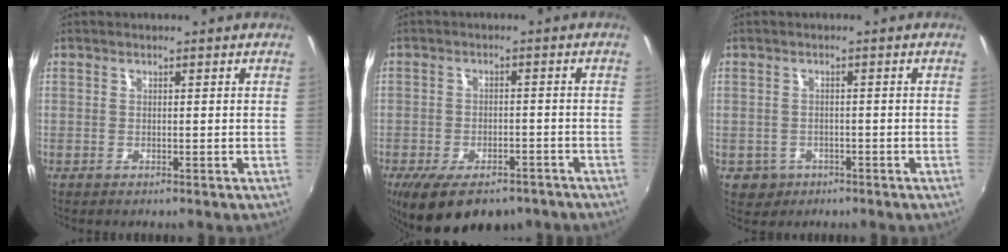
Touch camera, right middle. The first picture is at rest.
{"total": 13.6, "force": [-9.4, 6.0, 7.7], "torque": [-0.157, -0.031, -0.141]}
{"total": 4.2, "force": [-1.6, 3.8, 1.2], "torque": [-0.034, -0.001, -0.018]}